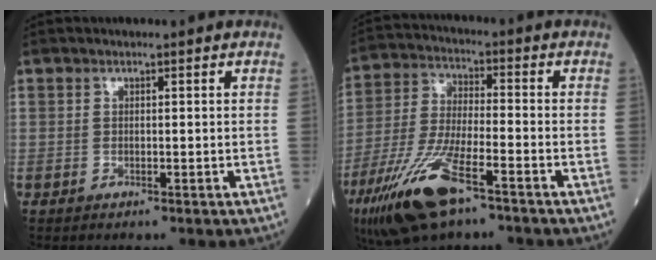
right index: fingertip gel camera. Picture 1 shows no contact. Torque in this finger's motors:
{"motor_torque": [1.36, -0.78, 0.63, 0.21]}